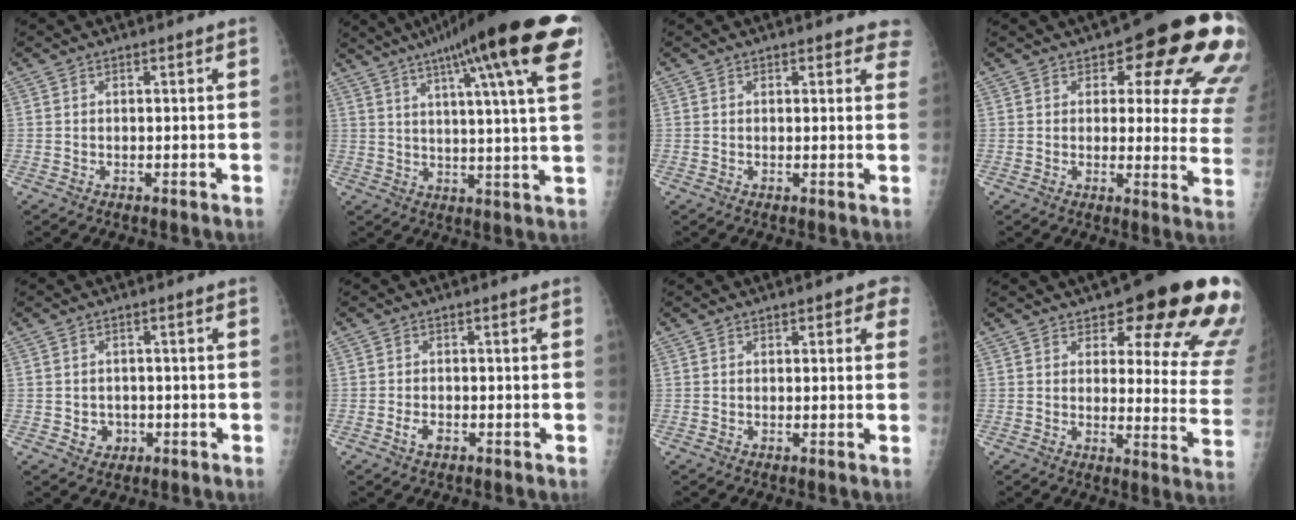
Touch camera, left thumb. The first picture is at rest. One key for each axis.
{"total": 23.5, "fx": 12.6, "fy": 3.0, "fz": 19.6, "tx": -0.287, "ty": -0.013, "tz": 0.165}
{"total": 4.1, "fx": 3.5, "fy": 1.9, "fz": 1.2, "tx": 0.028, "ty": -0.011, "tz": 0.025}
{"total": 19.5, "fx": 9.3, "fy": 7.8, "fz": 15.2, "tx": -0.137, "ty": -0.040, "tz": 0.100}
{"total": 3.1, "fx": -0.8, "fy": 2.8, "fz": 1.1, "tx": 0.000, "ty": 0.005, "tz": -0.005}
{"total": 2.0, "fx": -1.0, "fy": 1.1, "fz": 1.3, "tx": -0.027, "ty": 0.005, "tz": -0.018}
{"total": 2.9, "fx": 1.5, "fy": 1.6, "fz": 1.9, "tx": 0.004, "ty": -0.001, "tz": 0.012}
{"total": 20.8, "fx": 13.1, "fy": 6.9, "fz": 14.6, "tx": -0.136, "ty": -0.068, "tz": 0.151}